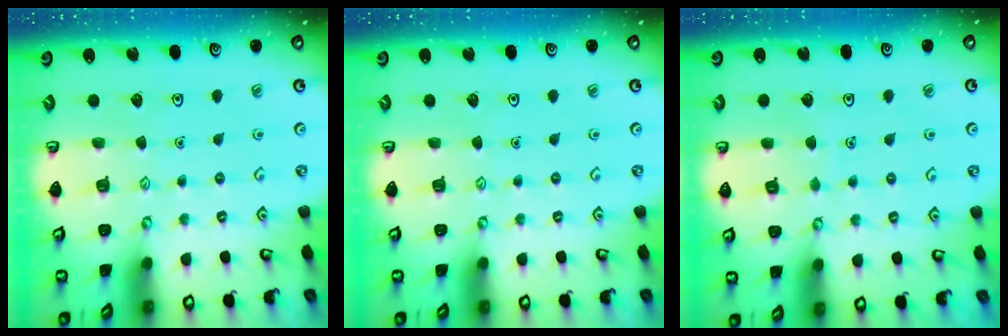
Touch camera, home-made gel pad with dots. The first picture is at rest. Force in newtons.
{"total": 0.0}
{"total": 2.5, "press": 2.5, "slide": 0.3}